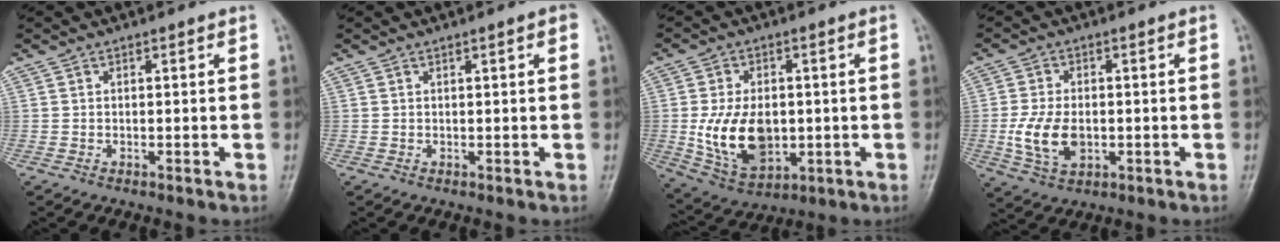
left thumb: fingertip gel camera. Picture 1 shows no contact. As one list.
[{"total": 1.5, "force": [0.6, 0.2, 1.4], "torque": [-0.021, 0.002, 0.007]}, {"total": 13.1, "force": [-0.9, 8.6, 9.8], "torque": [-0.156, -0.009, 0.002]}, {"total": 8.3, "force": [-1.2, 5.2, 6.4], "torque": [-0.121, -0.004, -0.018]}]